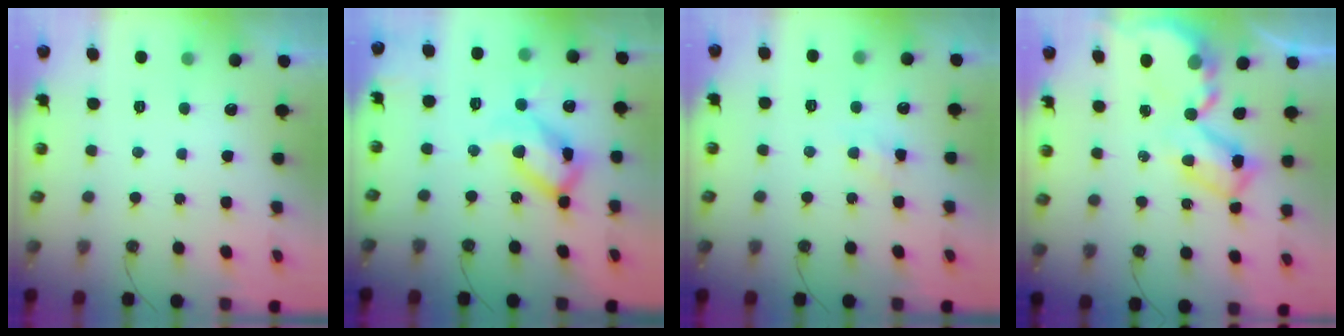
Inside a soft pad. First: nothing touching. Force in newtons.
{"total": 16.7, "press": 16.6, "slide": 1.5}
{"total": 3.8, "press": 3.8, "slide": 0.5}
{"total": 8.6, "press": 8.6, "slide": 0.9}